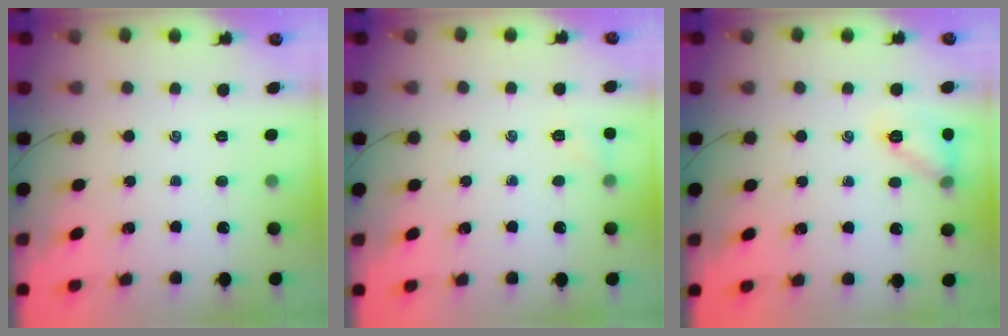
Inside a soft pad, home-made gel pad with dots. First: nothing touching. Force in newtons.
{"total": 5.5, "press": 5.3, "slide": 1.5}
{"total": 9.7, "press": 9.7, "slide": 0.7}